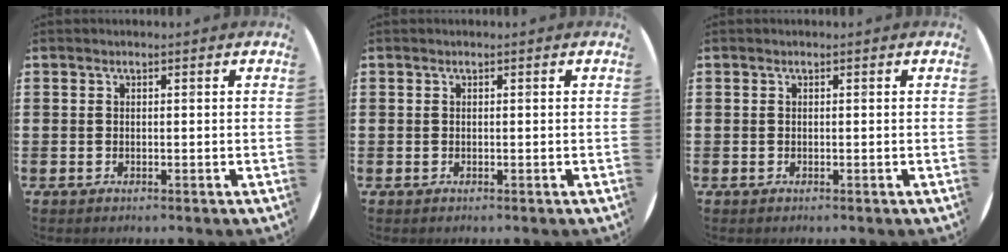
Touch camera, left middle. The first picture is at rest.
{"total": 0.0}
{"total": 0.0}